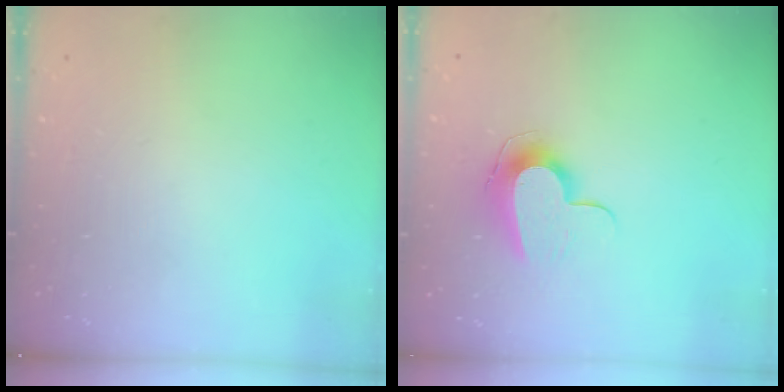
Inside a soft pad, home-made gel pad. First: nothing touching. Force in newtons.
{"total": 9.6, "press": 9.6, "slide": 0.1}